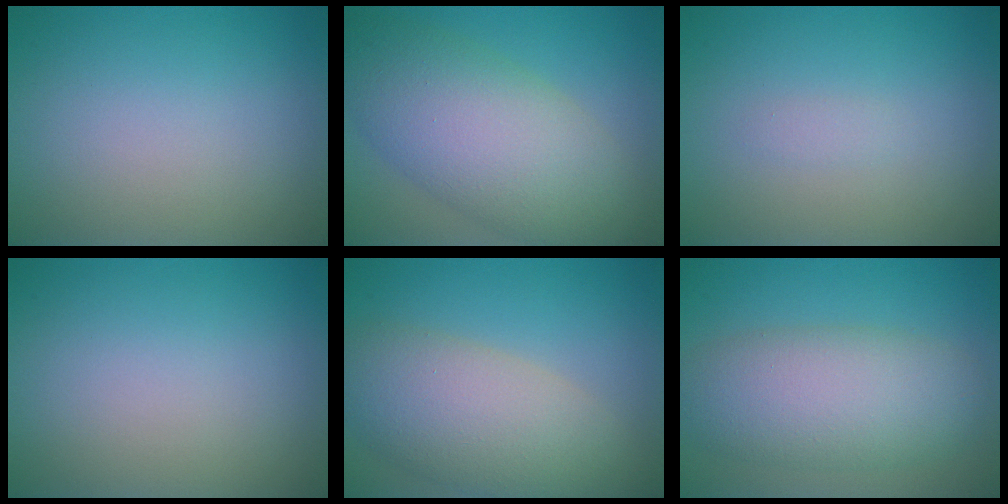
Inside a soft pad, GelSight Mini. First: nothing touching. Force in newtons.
{"total": 9.6, "press": 9.5, "slide": 0.3}
{"total": 0.6, "press": 0.6, "slide": 0.0}
{"total": 0.0}
{"total": 7.7, "press": 7.7, "slide": 0.5}
{"total": 7.3, "press": 7.3, "slide": 0.2}